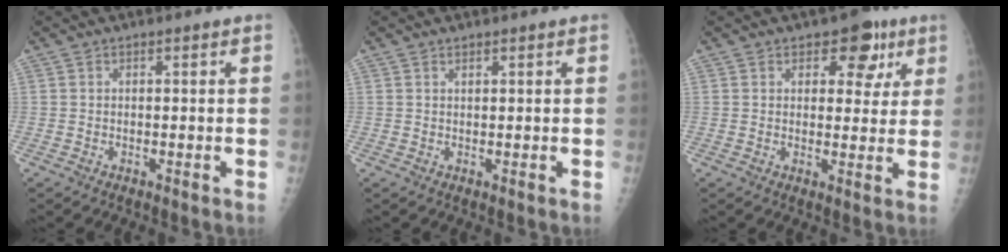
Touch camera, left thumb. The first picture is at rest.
{"total": 0.7, "force": [0.6, 0.2, 0.4], "torque": [-0.005, -0.003, 0.011]}
{"total": 7.7, "force": [3.9, 4.8, 4.6], "torque": [-0.013, -0.011, 0.045]}